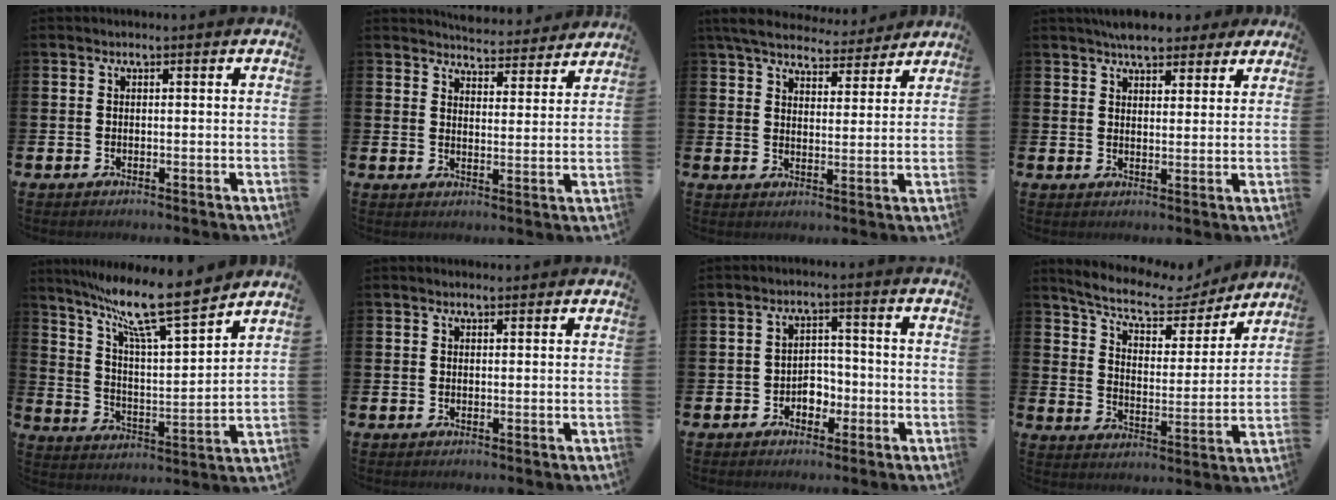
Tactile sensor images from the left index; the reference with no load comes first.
{"total": 5.1, "force": [5.1, 0.6, -0.1], "torque": [-0.006, -0.042, 0.089]}
{"total": 6.3, "force": [5.9, 1.7, 1.3], "torque": [-0.043, -0.042, 0.104]}
{"total": 6.2, "force": [5.7, 2.0, 1.3], "torque": [-0.022, -0.022, 0.103]}
{"total": 12.8, "force": [10.8, 1.5, 6.7], "torque": [-0.152, -0.066, 0.182]}
{"total": 0.7, "force": [0.6, 0.2, 0.2], "torque": [0.003, 0.000, 0.009]}
{"total": 3.1, "force": [-1.7, 2.3, 1.2], "torque": [-0.030, 0.006, -0.038]}
{"total": 7.9, "force": [7.0, 2.5, 2.9], "torque": [-0.081, -0.050, 0.116]}